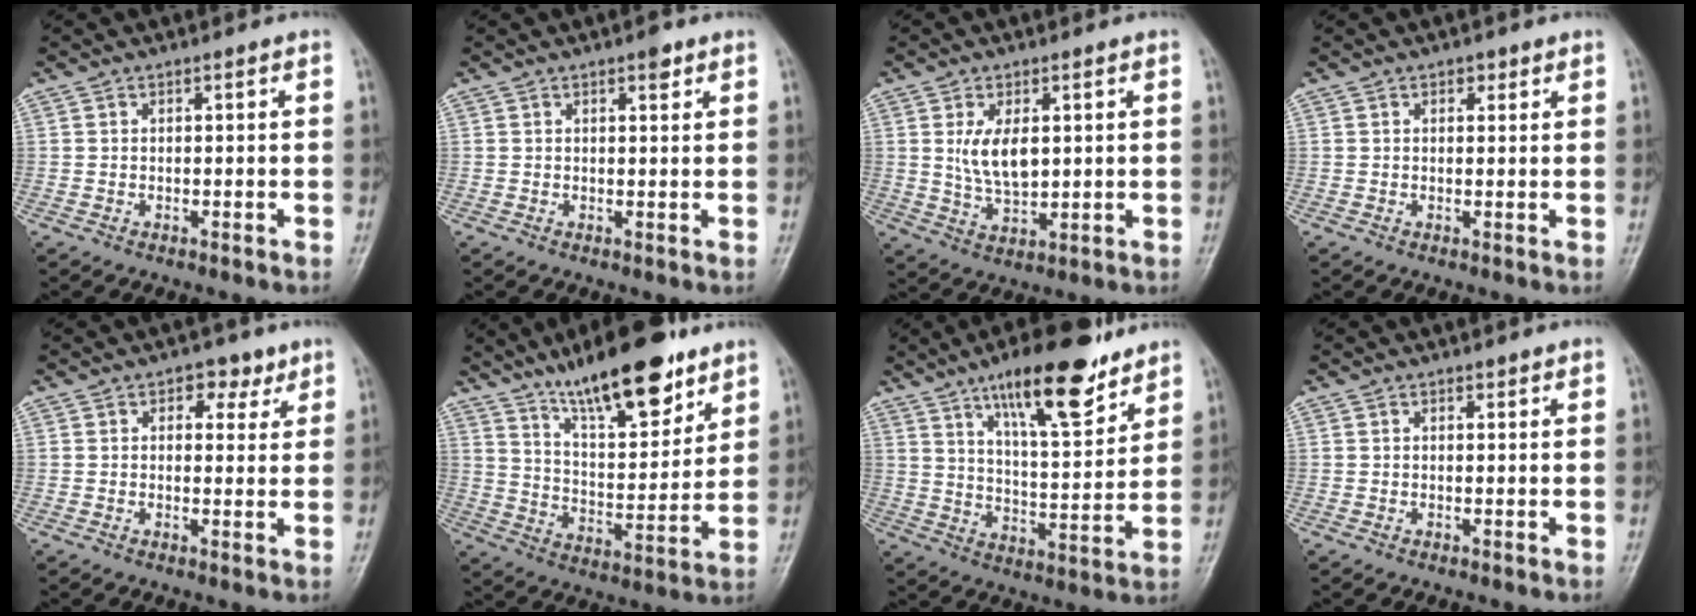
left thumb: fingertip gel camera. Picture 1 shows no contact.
{"total": 2.0, "force": [1.3, 0.8, 1.4], "torque": [-0.016, -0.005, 0.017]}
{"total": 7.3, "force": [1.6, 3.8, 6.1], "torque": [-0.102, -0.014, 0.038]}
{"total": 1.6, "force": [1.0, 1.0, 0.8], "torque": [-0.001, -0.003, 0.011]}
{"total": 4.4, "force": [2.4, 3.0, 2.3], "torque": [0.000, -0.006, 0.027]}
{"total": 18.6, "force": [12.9, 5.8, 12.0], "torque": [-0.157, -0.067, 0.219]}
{"total": 17.1, "force": [11.2, 5.0, 11.8], "torque": [-0.161, -0.061, 0.186]}
{"total": 0.7, "force": [0.6, 0.3, 0.3], "torque": [-0.006, -0.004, 0.007]}